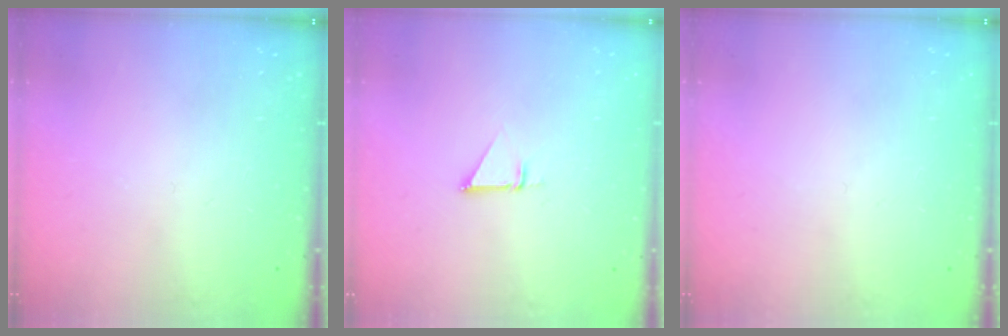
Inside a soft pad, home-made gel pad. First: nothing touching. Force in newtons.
{"total": 1.4, "press": 1.4, "slide": 0.0}
{"total": 0.0}